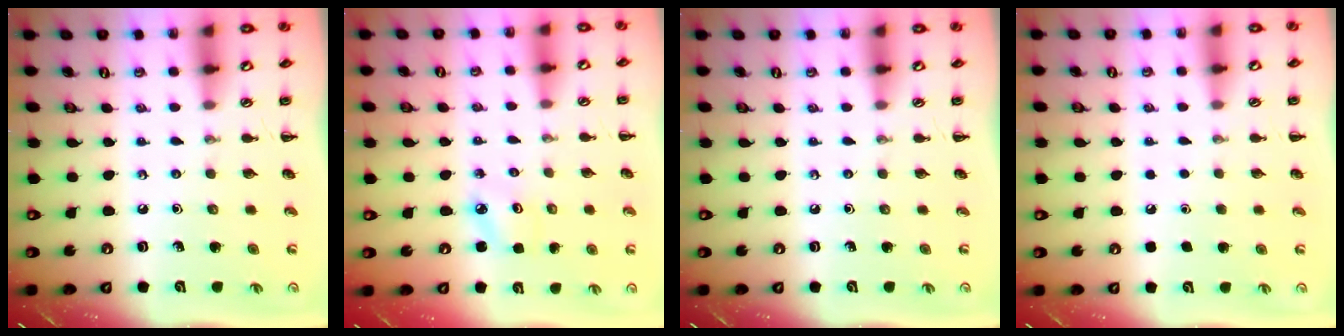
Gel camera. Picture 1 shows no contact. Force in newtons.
{"total": 2.6, "press": 2.5, "slide": 0.6}
{"total": 0.0}
{"total": 1.6, "press": 1.6, "slide": 0.1}